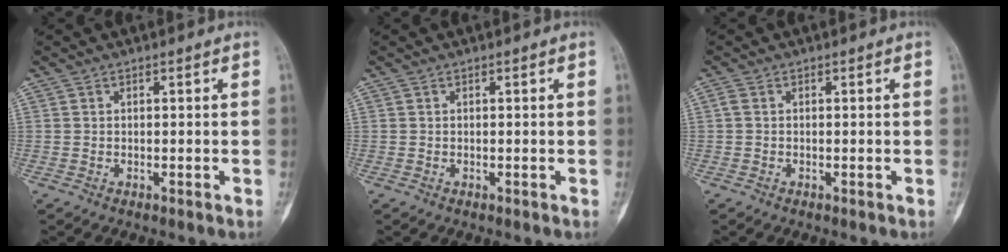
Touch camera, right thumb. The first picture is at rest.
{"total": 0.0}
{"total": 0.9, "force": [0.0, 0.6, 0.7], "torque": [-0.014, 0.000, -0.003]}